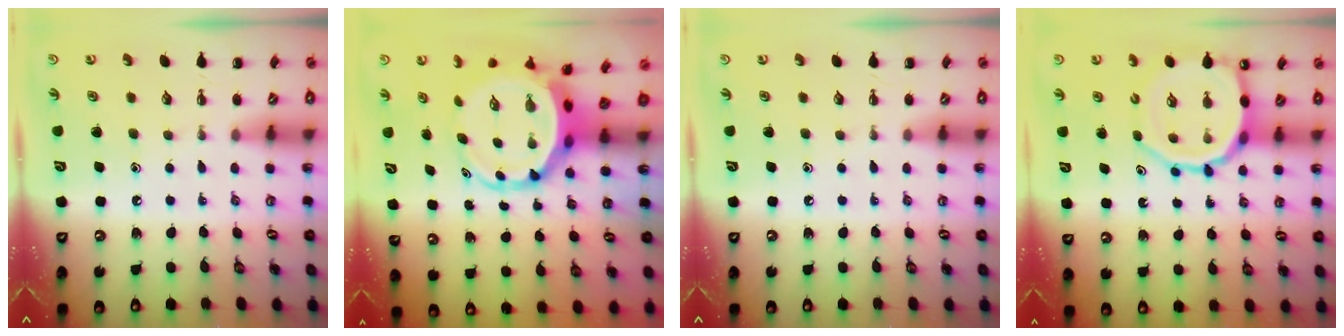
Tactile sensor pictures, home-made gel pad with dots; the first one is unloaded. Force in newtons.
{"total": 7.8, "press": 7.5, "slide": 2.0}
{"total": 0.0}
{"total": 10.4, "press": 10.0, "slide": 3.0}